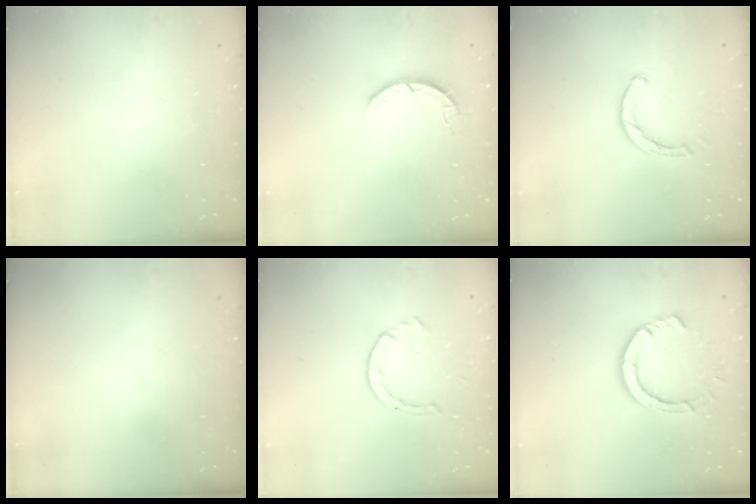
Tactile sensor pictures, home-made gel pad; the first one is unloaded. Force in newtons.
{"total": 2.7, "press": 2.7, "slide": 0.4}
{"total": 1.6, "press": 1.6, "slide": 0.2}
{"total": 0.0}
{"total": 3.0, "press": 2.9, "slide": 0.3}
{"total": 8.5, "press": 8.4, "slide": 1.0}